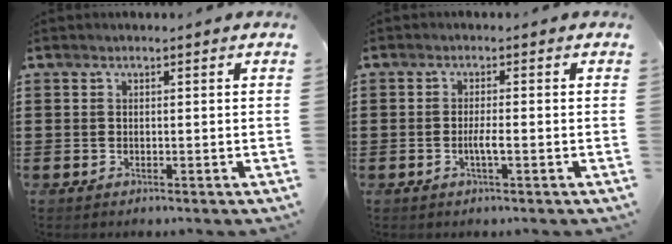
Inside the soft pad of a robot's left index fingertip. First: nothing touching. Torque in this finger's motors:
{"motor_torque": [0.22, 0.17, 0.08, 0.03]}